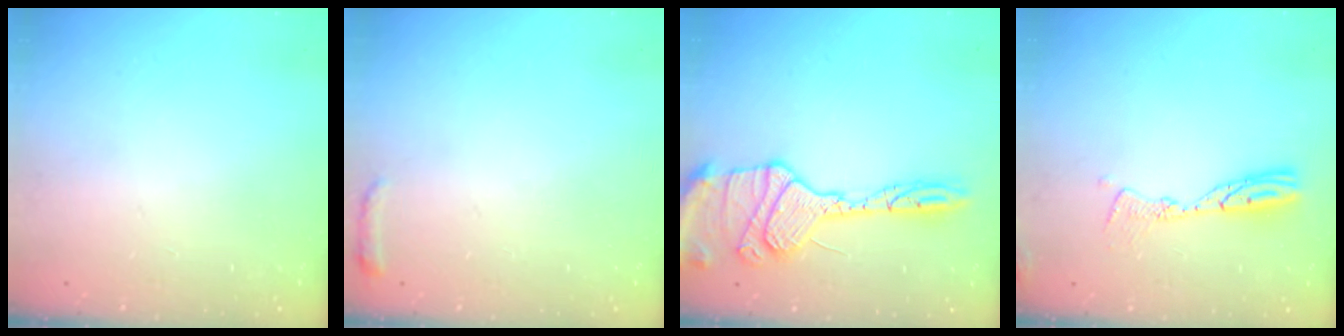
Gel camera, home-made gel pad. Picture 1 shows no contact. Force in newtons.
{"total": 4.7, "press": 4.6, "slide": 0.9}
{"total": 17.9, "press": 17.7, "slide": 2.5}
{"total": 9.7, "press": 9.7, "slide": 0.9}